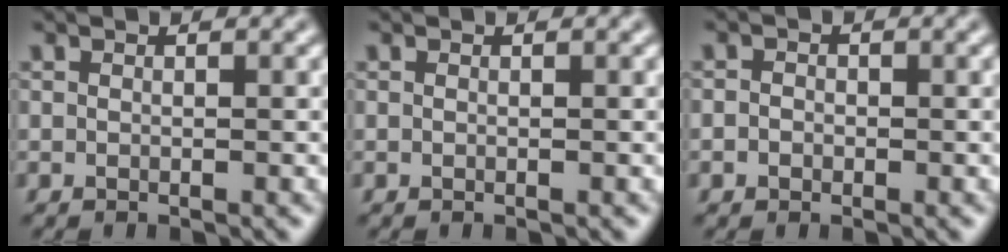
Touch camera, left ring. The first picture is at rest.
{"total": 0.0}
{"total": 1.1, "force": [-0.3, 1.0, 0.4], "torque": [0.000, -0.002, -0.012]}